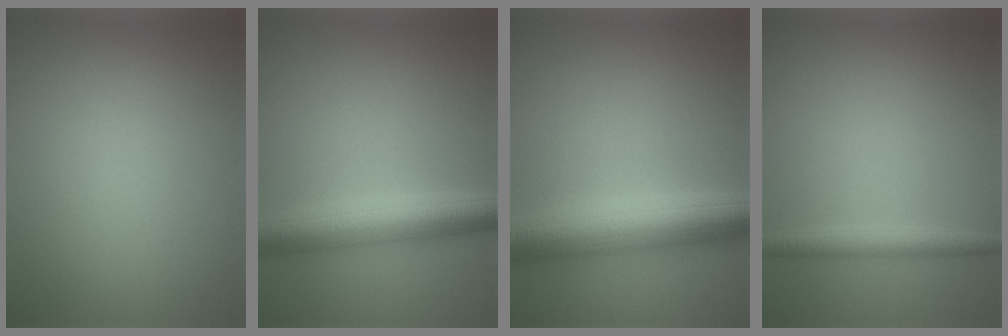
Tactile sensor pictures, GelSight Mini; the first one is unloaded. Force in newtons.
{"total": 5.8, "press": 5.8, "slide": 0.2}
{"total": 8.0, "press": 8.0, "slide": 0.3}
{"total": 2.1, "press": 2.1, "slide": 0.0}